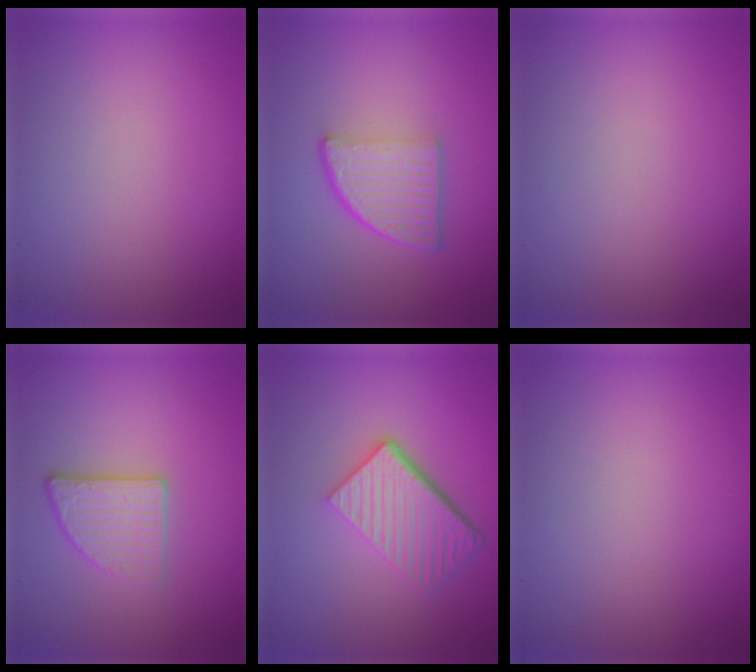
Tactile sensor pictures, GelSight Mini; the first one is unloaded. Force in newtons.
{"total": 5.2, "press": 3.5, "slide": 3.8}
{"total": 0.0}
{"total": 2.7, "press": 2.6, "slide": 0.8}
{"total": 6.0, "press": 4.1, "slide": 4.3}
{"total": 0.0}